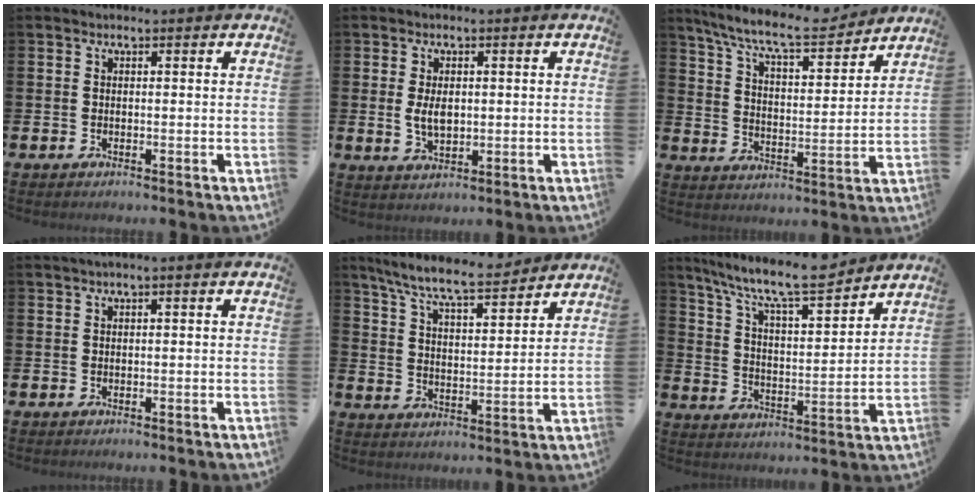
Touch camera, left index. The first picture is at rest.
{"total": 3.6, "force": [0.4, 2.1, 2.9], "torque": [-0.043, 0.000, 0.003]}
{"total": 9.6, "force": [8.7, 1.5, 3.8], "torque": [-0.103, -0.053, 0.152]}
{"total": 0.8, "force": [0.0, 0.0, 0.8], "torque": [-0.020, 0.001, 0.001]}
{"total": 8.5, "force": [7.8, 0.9, 3.4], "torque": [-0.096, -0.041, 0.139]}
{"total": 10.1, "force": [9.2, 1.2, 4.0], "torque": [-0.108, -0.062, 0.160]}